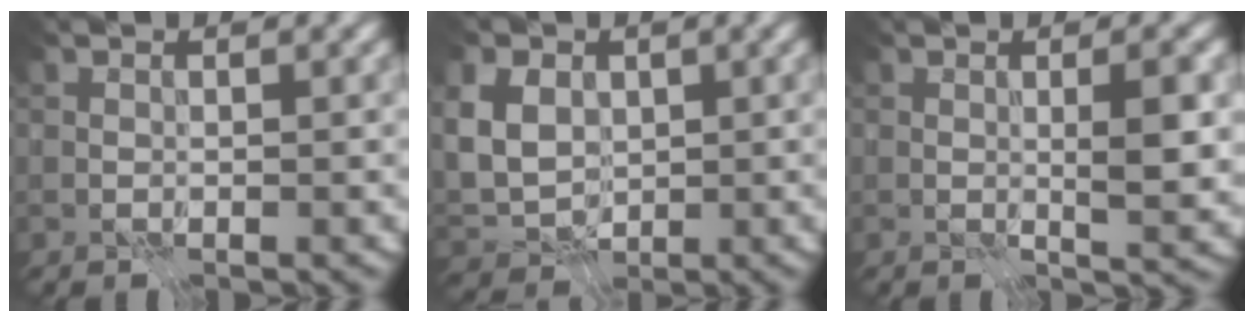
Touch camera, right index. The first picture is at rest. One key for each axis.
{"total": 6.6, "fx": 1.2, "fy": 5.1, "fz": 4.0, "tx": -0.091, "ty": 0.017, "tz": 0.013}
{"total": 3.7, "fx": 0.2, "fy": 0.3, "fz": 3.7, "tx": -0.057, "ty": -0.001, "tz": 0.003}